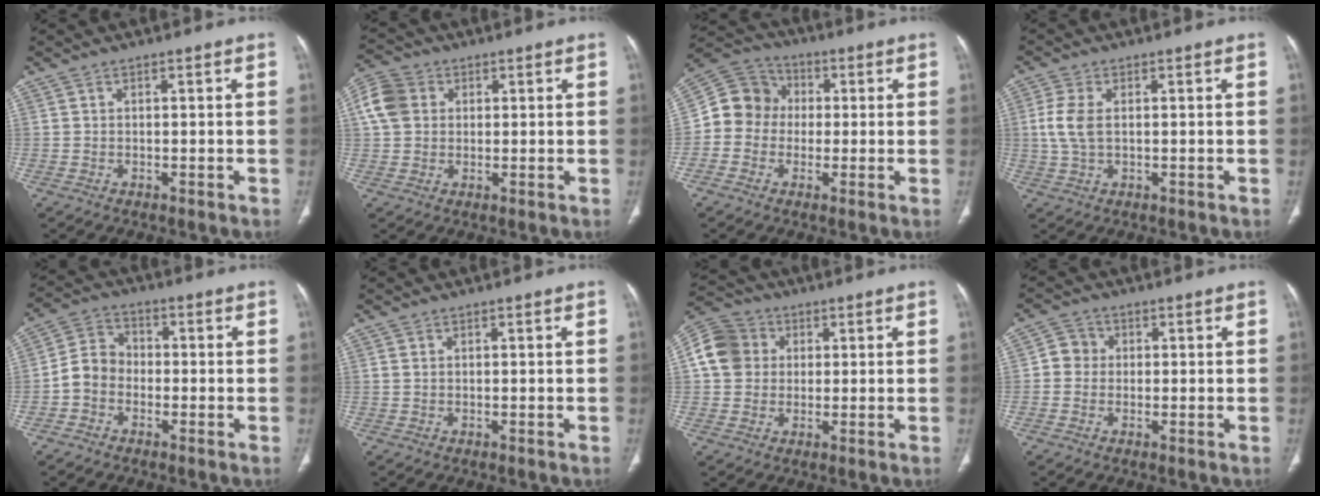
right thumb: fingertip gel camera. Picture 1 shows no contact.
{"total": 7.6, "force": [1.8, 6.2, 4.0], "torque": [-0.076, 0.012, 0.029]}
{"total": 10.1, "force": [-0.2, 9.3, 3.9], "torque": [-0.047, 0.033, -0.017]}
{"total": 5.3, "force": [0.5, 2.8, 4.4], "torque": [-0.114, 0.006, 0.010]}
{"total": 6.4, "force": [-1.8, 5.3, 3.1], "torque": [-0.041, 0.027, -0.047]}
{"total": 0.6, "force": [0.2, 0.4, 0.4], "torque": [-0.009, 0.001, 0.006]}
{"total": 9.8, "force": [1.8, 8.6, 4.2], "torque": [-0.072, 0.013, 0.022]}
{"total": 3.8, "force": [0.0, 3.6, 1.2], "torque": [0.000, 0.008, -0.008]}